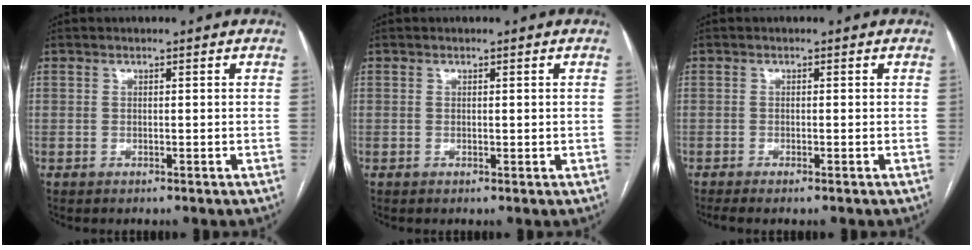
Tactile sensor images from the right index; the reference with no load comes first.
{"total": 0.7, "force": [0.2, 0.5, 0.5], "torque": [-0.006, -0.002, 0.005]}
{"total": 1.4, "force": [-0.5, 0.2, 1.3], "torque": [-0.025, -0.003, -0.010]}